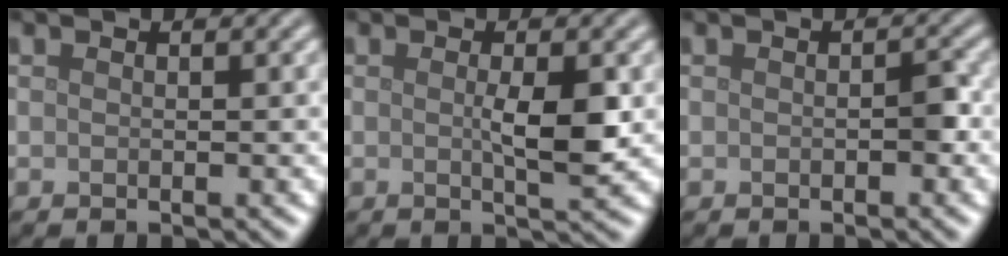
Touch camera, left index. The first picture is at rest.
{"total": 3.0, "force": [0.1, 0.5, 3.0], "torque": [-0.052, -0.003, 0.001]}
{"total": 1.2, "force": [-0.2, 0.6, 1.0], "torque": [-0.013, 0.002, -0.001]}